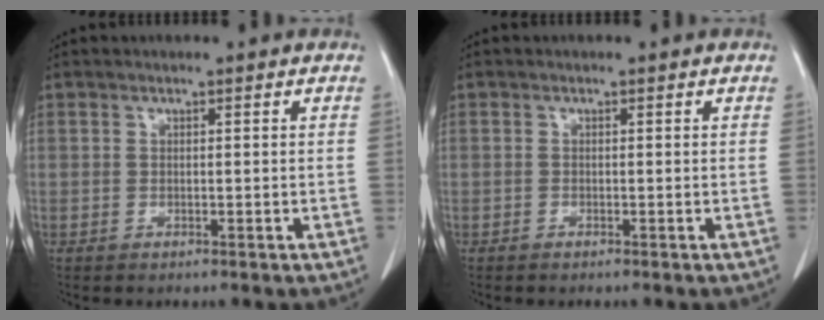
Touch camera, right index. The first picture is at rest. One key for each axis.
{"total": 0.0}